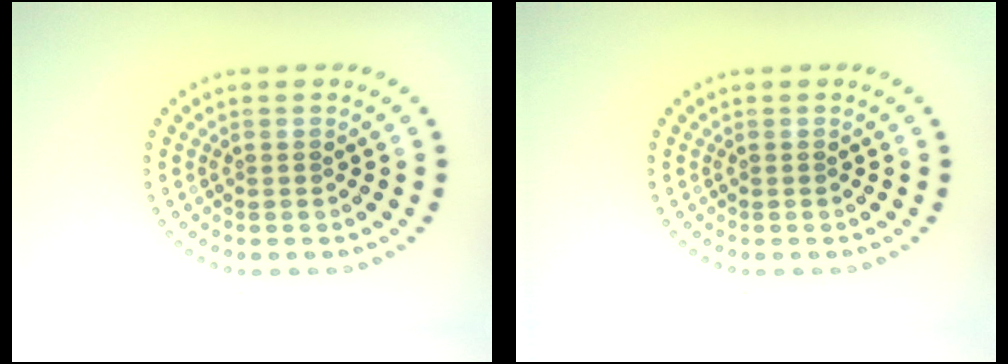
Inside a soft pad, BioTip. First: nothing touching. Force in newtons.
{"total": 0.0}